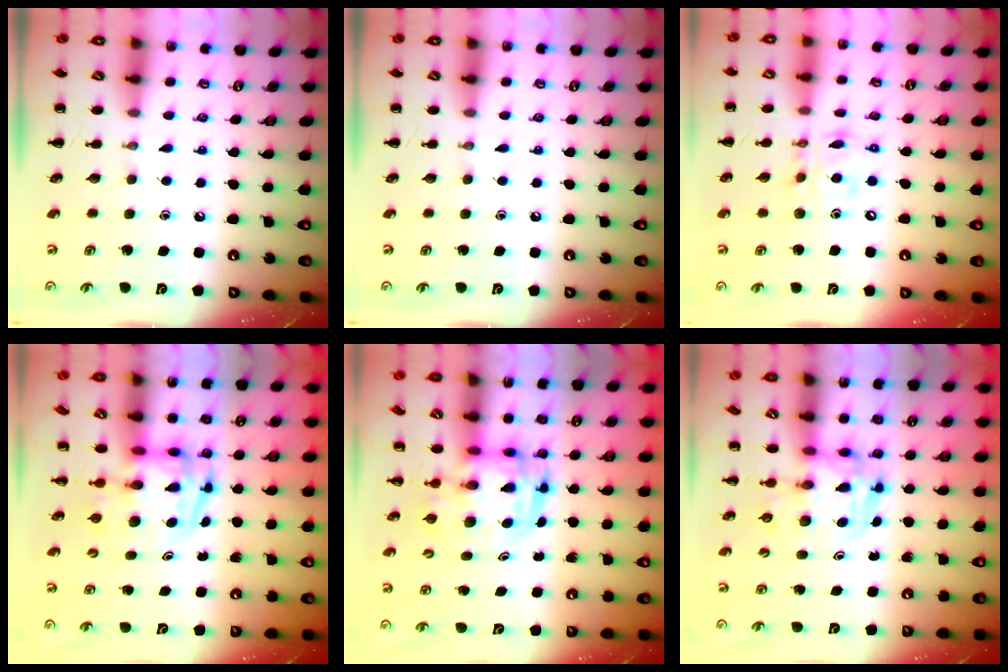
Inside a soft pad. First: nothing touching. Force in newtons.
{"total": 0.0}
{"total": 12.1, "press": 11.8, "slide": 2.9}
{"total": 3.7, "press": 3.6, "slide": 0.7}
{"total": 3.6, "press": 3.5, "slide": 0.7}
{"total": 3.7, "press": 3.6, "slide": 0.6}